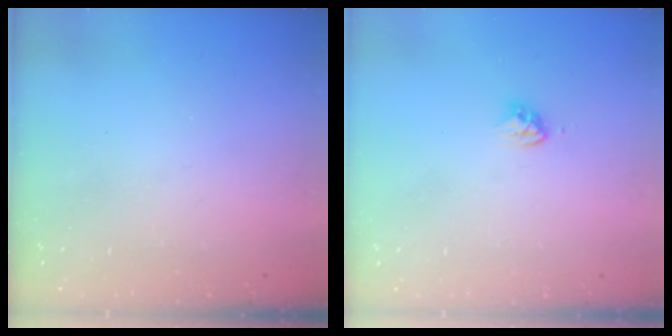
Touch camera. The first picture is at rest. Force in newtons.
{"total": 3.3, "press": 3.3, "slide": 0.2}